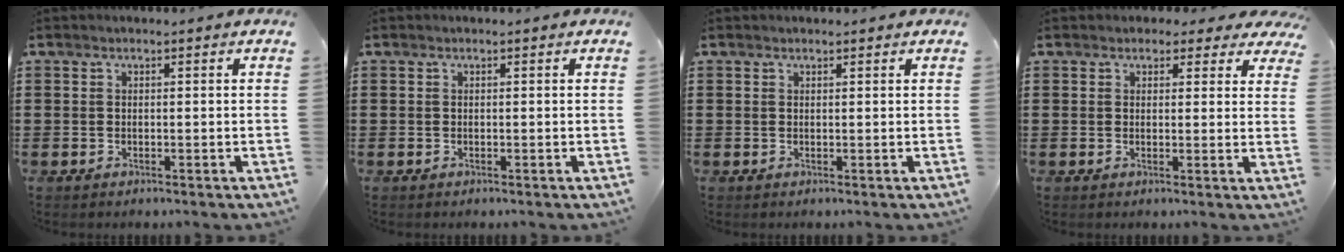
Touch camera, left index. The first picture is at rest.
{"total": 0.0}
{"total": 0.5, "force": [0.5, 0.1, 0.2], "torque": [-0.006, 0.000, 0.010]}
{"total": 2.4, "force": [2.0, 1.1, 0.7], "torque": [-0.015, 0.001, 0.034]}